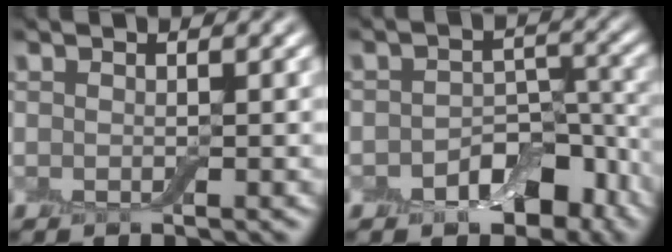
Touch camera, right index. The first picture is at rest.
{"total": 5.8, "force": [-3.1, 3.6, 3.3], "torque": [-0.037, -0.004, -0.056]}